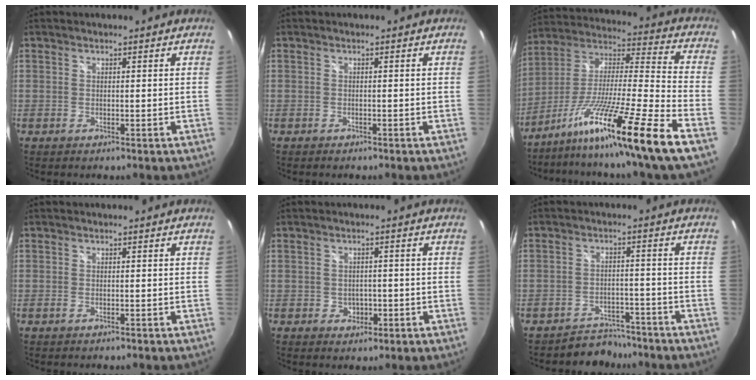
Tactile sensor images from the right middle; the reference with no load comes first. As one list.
[{"total": 0.8, "force": [-0.8, 0.3, 0.2], "torque": [-0.007, -0.003, -0.015]}, {"total": 21.8, "force": [-14.8, -2.6, 15.8], "torque": [-0.250, -0.046, -0.256]}, {"total": 0.6, "force": [-0.5, 0.2, 0.3], "torque": [-0.005, -0.002, -0.011]}, {"total": 3.2, "force": [-0.9, 2.7, 1.4], "torque": [-0.026, 0.001, -0.007]}, {"total": 6.2, "force": [-5.6, 2.6, 0.1], "torque": [-0.010, 0.009, -0.080]}]